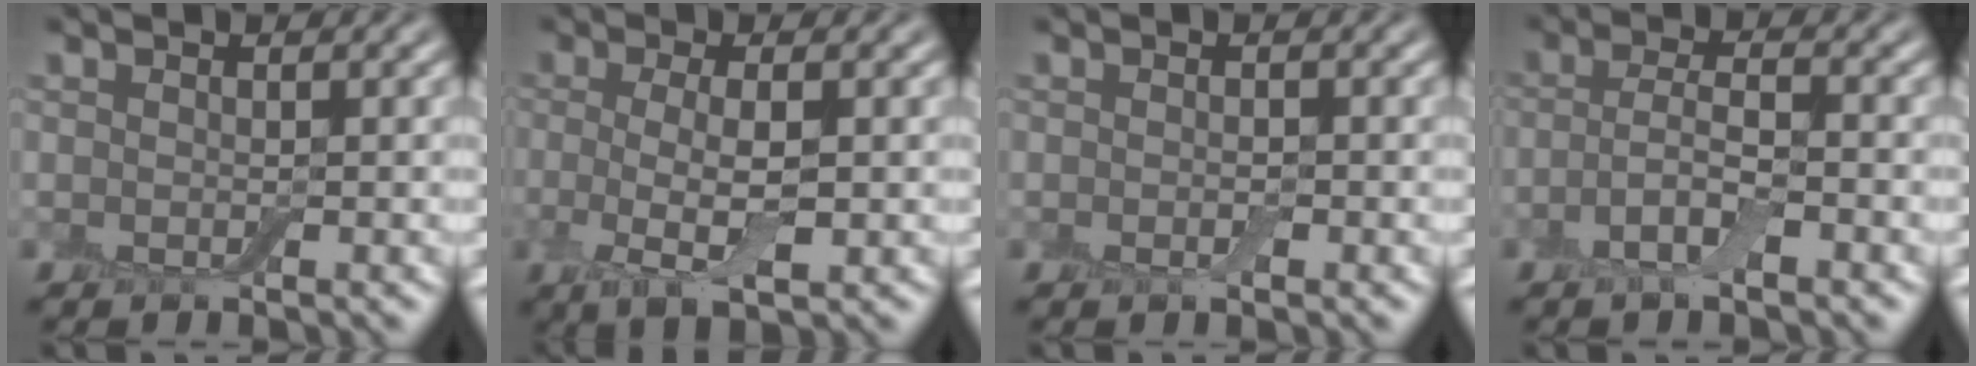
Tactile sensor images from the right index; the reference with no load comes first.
{"total": 4.2, "force": [-0.5, 1.3, 4.0], "torque": [-0.085, -0.009, -0.010]}
{"total": 0.7, "force": [-0.2, 0.3, 0.6], "torque": [-0.012, -0.001, -0.003]}
{"total": 3.2, "force": [-1.3, 1.0, 2.8], "torque": [-0.059, 0.004, -0.032]}